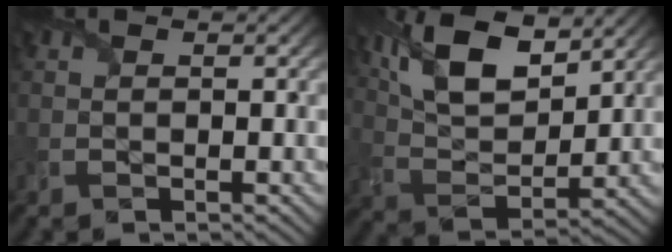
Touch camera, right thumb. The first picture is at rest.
{"total": 12.0, "force": [6.7, 5.2, 8.5], "torque": [-0.185, 0.010, 0.125]}